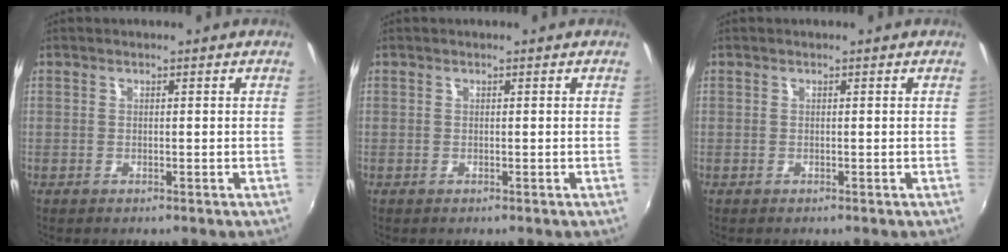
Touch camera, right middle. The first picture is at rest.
{"total": 0.0}
{"total": 0.0}